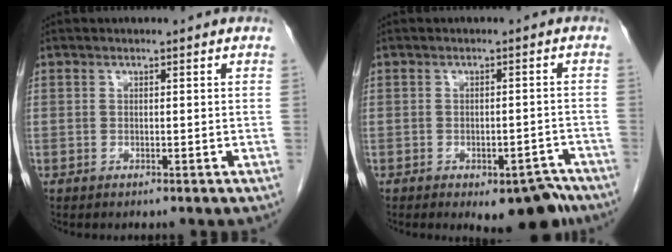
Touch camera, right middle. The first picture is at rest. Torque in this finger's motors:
{"motor_torque": [0.67, -0.66, 0.10, 0.03]}